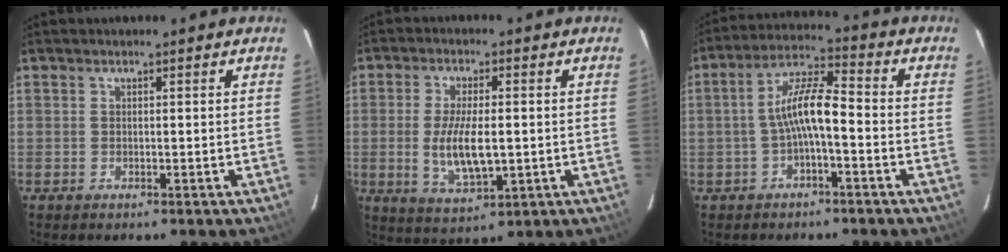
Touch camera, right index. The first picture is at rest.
{"total": 9.6, "force": [-1.0, 3.6, 8.8], "torque": [-0.171, -0.013, -0.012]}
{"total": 7.4, "force": [-2.1, 1.6, 7.0], "torque": [-0.145, 0.018, -0.039]}